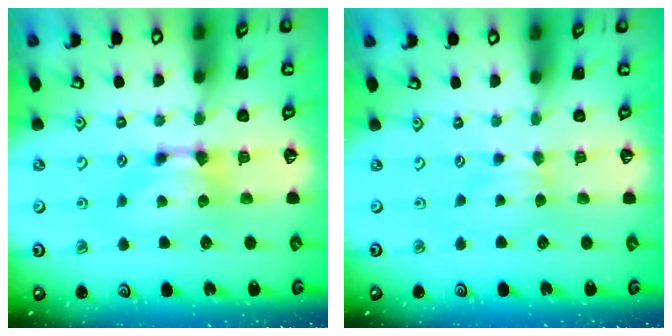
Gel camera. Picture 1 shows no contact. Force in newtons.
{"total": 2.1, "press": 2.1, "slide": 0.5}